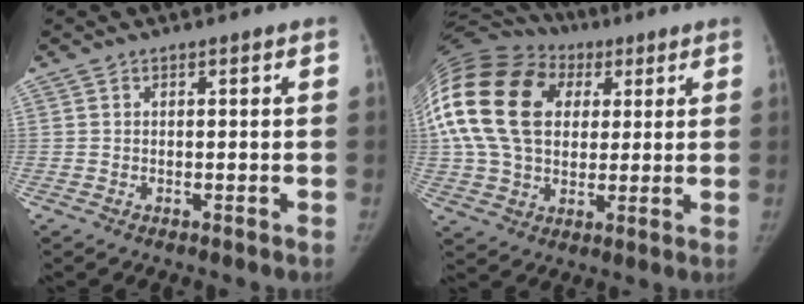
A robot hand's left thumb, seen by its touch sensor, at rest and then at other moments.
{"total": 27.8, "force": [6.4, 19.9, 18.4], "torque": [-0.411, 0.054, 0.122]}